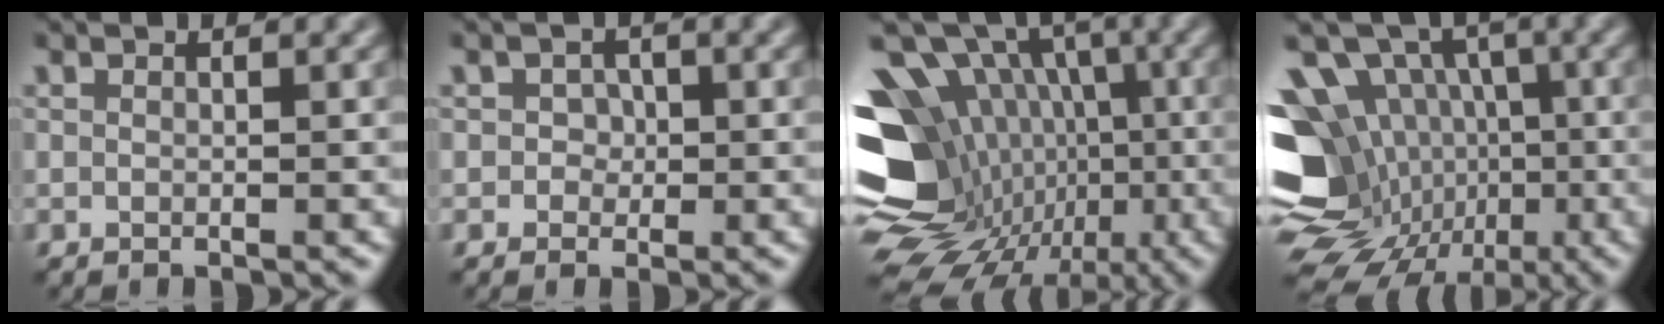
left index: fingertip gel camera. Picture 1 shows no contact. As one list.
[{"total": 1.4, "force": [0.0, 1.3, 0.5], "torque": [-0.001, 0.001, -0.004]}, {"total": 16.3, "force": [-4.6, 12.9, 8.7], "torque": [-0.168, 0.026, -0.069]}, {"total": 13.8, "force": [-3.0, 11.6, 6.7], "torque": [-0.148, 0.013, -0.055]}]